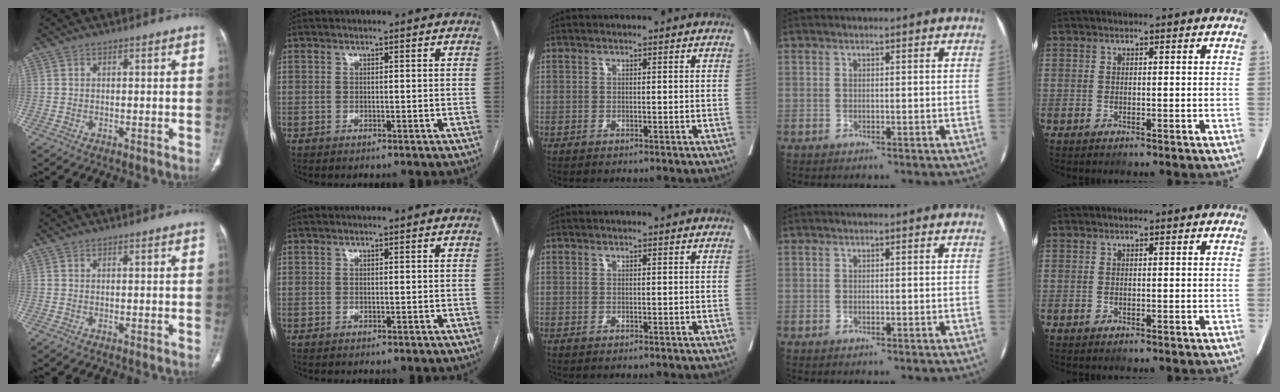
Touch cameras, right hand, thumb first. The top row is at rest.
{}